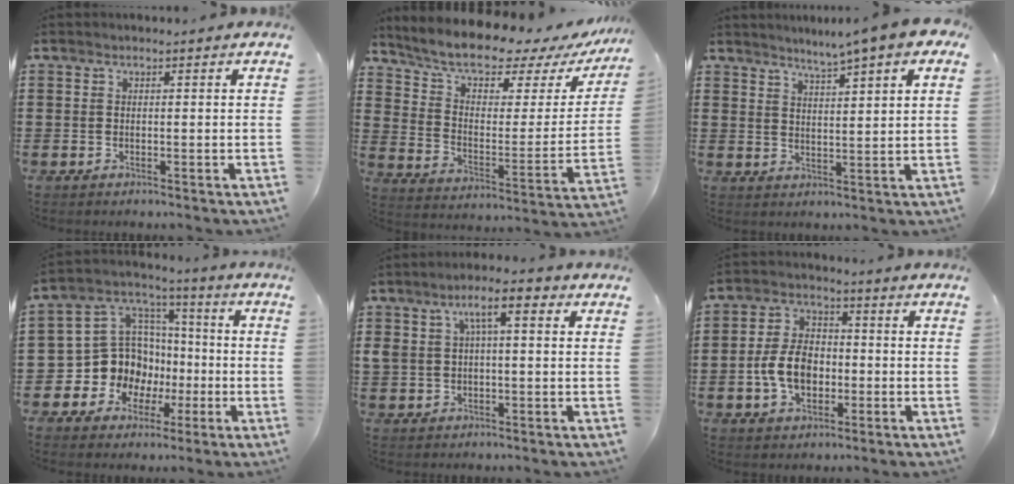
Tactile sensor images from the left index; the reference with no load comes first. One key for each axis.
{"total": 8.5, "fx": 7.3, "fy": 2.2, "fz": 3.7, "tx": -0.092, "ty": -0.055, "tz": 0.121}
{"total": 4.1, "fx": 3.6, "fy": -0.5, "fz": 1.9, "tx": -0.053, "ty": -0.019, "tz": 0.059}
{"total": 11.7, "fx": -2.5, "fy": 10.9, "fz": 3.3, "tx": -0.118, "ty": 0.000, "tz": -0.034}
{"total": 6.5, "fx": 2.0, "fy": 2.3, "fz": 5.7, "tx": -0.116, "ty": 0.014, "tz": 0.031}
{"total": 7.7, "fx": -1.7, "fy": 5.3, "fz": 5.4, "tx": -0.127, "ty": 0.007, "tz": -0.036}